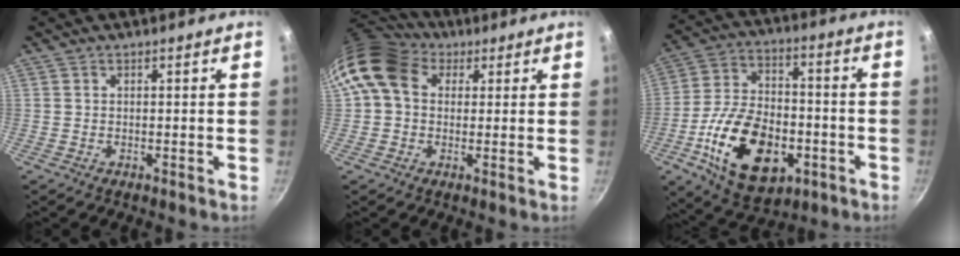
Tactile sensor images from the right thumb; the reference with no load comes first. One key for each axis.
{"total": 12.4, "fx": 3.5, "fy": 9.7, "fz": 6.9, "tx": -0.117, "ty": 0.020, "tz": 0.046}
{"total": 23.8, "fx": -7.6, "fy": 14.5, "fz": 17.3, "tx": -0.285, "ty": 0.035, "tz": -0.119}